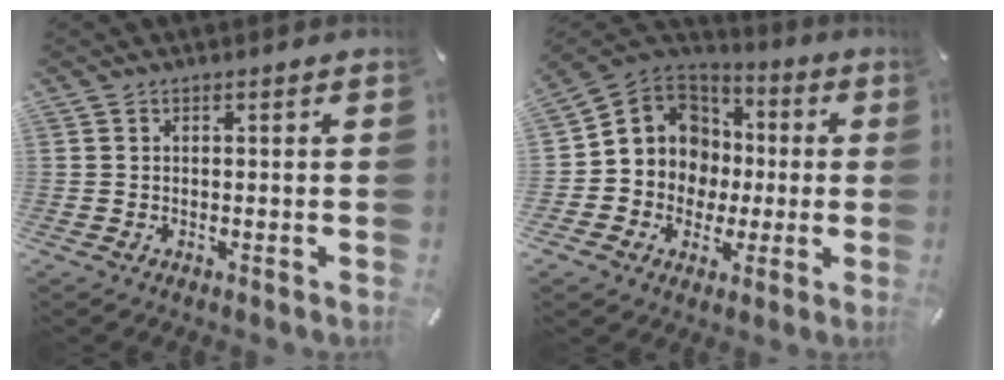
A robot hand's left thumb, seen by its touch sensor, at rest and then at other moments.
{"total": 10.9, "force": [0.6, 10.7, 1.7], "torque": [-0.048, -0.011, 0.023]}